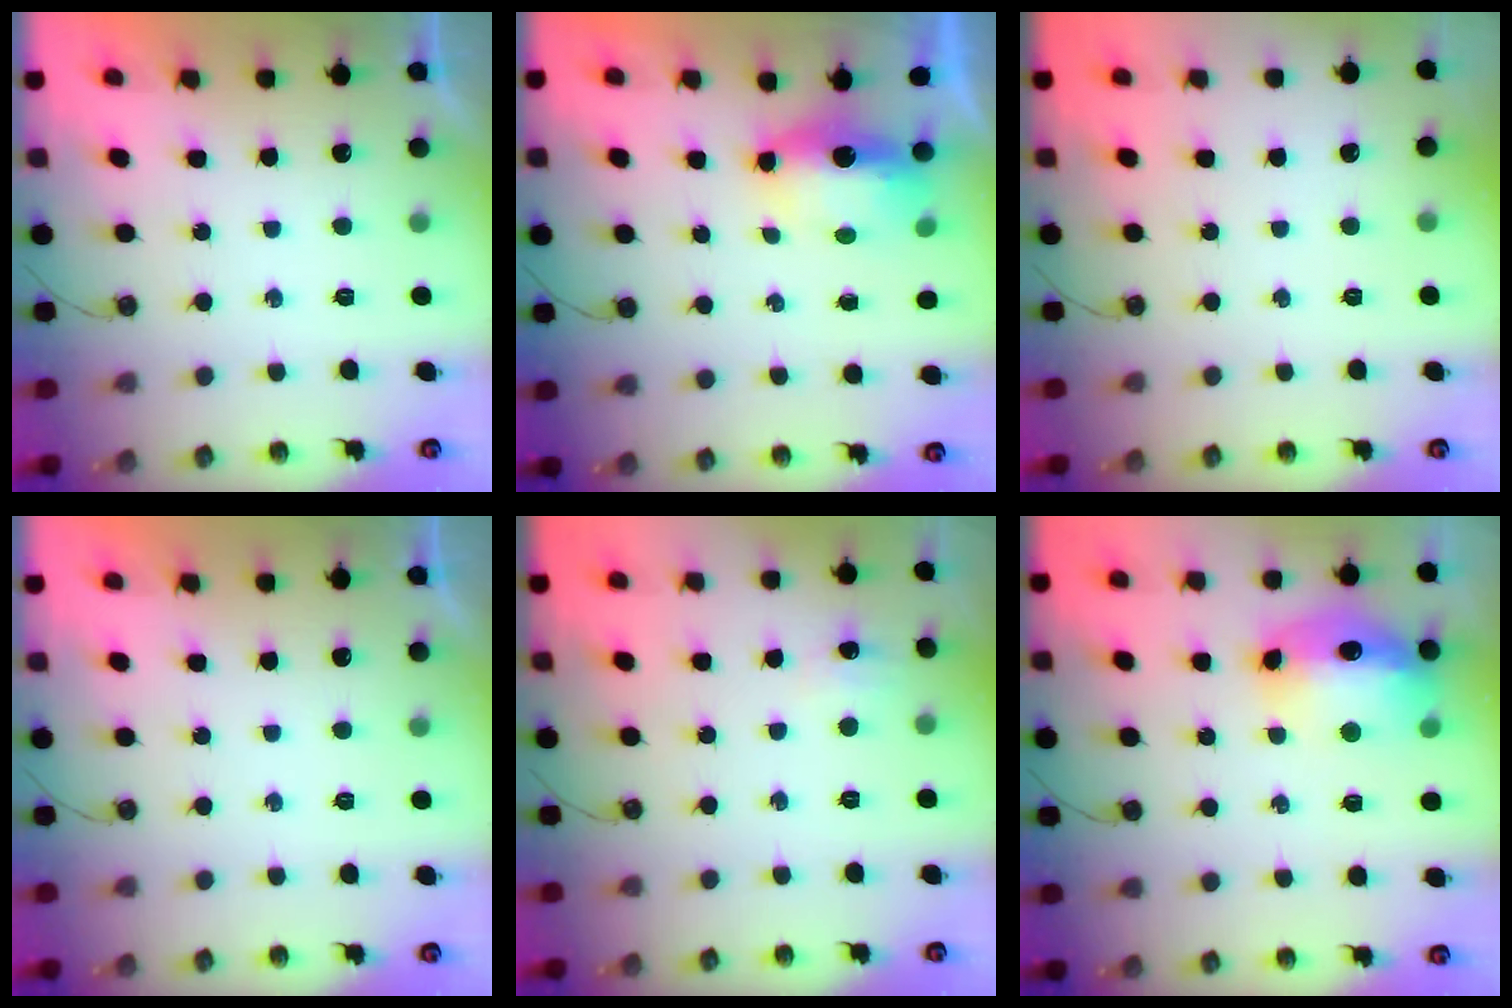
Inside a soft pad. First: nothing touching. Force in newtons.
{"total": 15.8, "press": 9.3, "slide": 12.8}
{"total": 0.0}
{"total": 0.0}
{"total": 5.0, "press": 5.0, "slide": 0.6}
{"total": 15.7, "press": 15.6, "slide": 1.5}